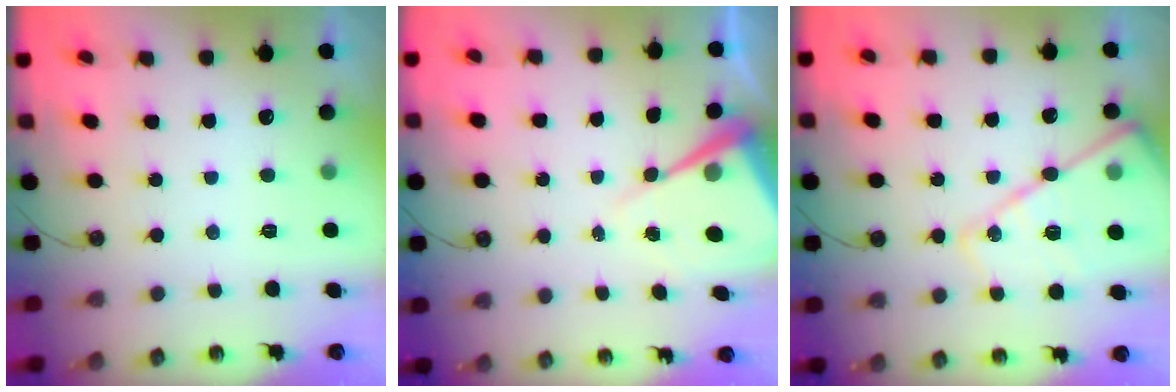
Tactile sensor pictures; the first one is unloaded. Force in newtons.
{"total": 9.5, "press": 9.5, "slide": 0.7}
{"total": 16.7, "press": 16.7, "slide": 1.3}